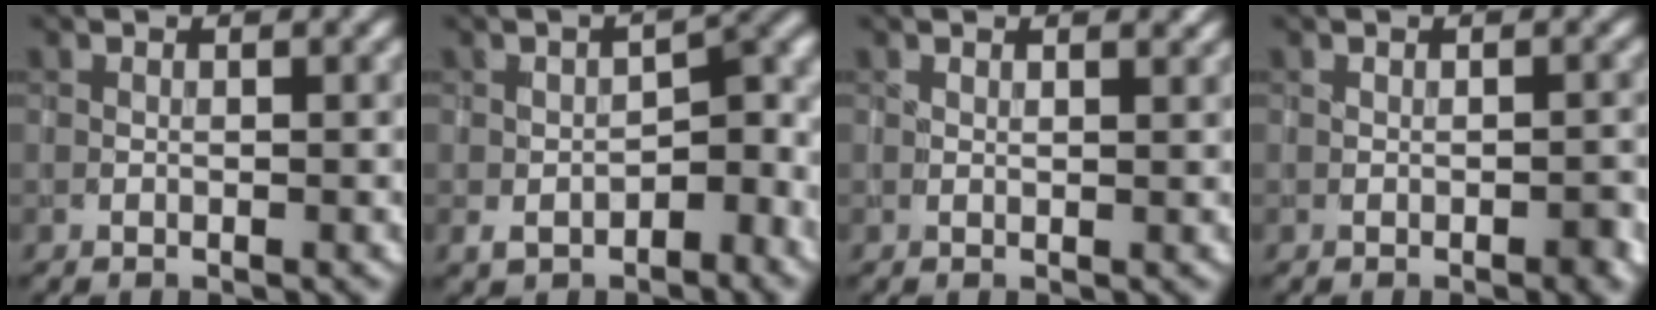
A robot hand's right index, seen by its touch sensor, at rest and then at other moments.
{"total": 5.6, "force": [-2.1, 3.3, 3.9], "torque": [-0.049, 0.000, -0.036]}
{"total": 1.0, "force": [0.9, 0.3, 0.4], "torque": [-0.011, -0.005, 0.012]}
{"total": 1.3, "force": [-0.4, 0.6, 1.1], "torque": [-0.018, -0.003, -0.005]}